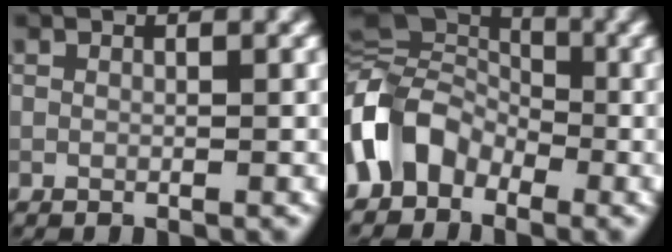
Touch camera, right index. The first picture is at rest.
{"total": 7.6, "force": [-3.2, 5.3, 4.3], "torque": [-0.083, 0.011, -0.081]}